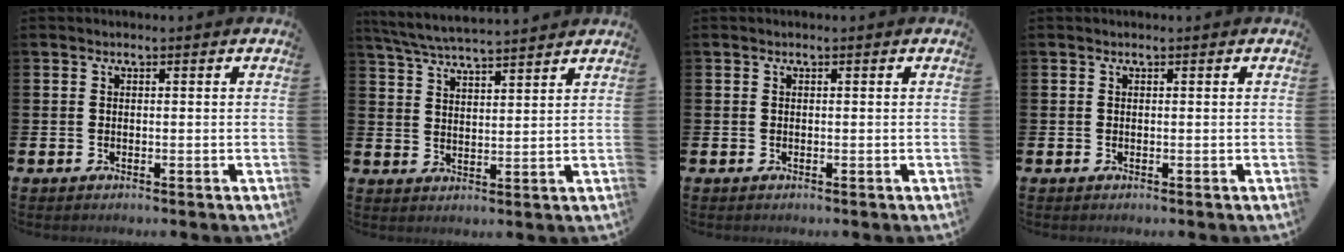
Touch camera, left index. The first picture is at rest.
{"total": 5.7, "force": [5.6, 0.1, 1.2], "torque": [-0.050, -0.026, 0.101]}
{"total": 0.0}
{"total": 0.0}